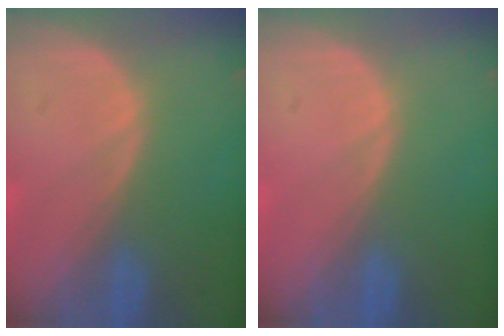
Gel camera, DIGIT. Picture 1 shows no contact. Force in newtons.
{"total": 0.0}